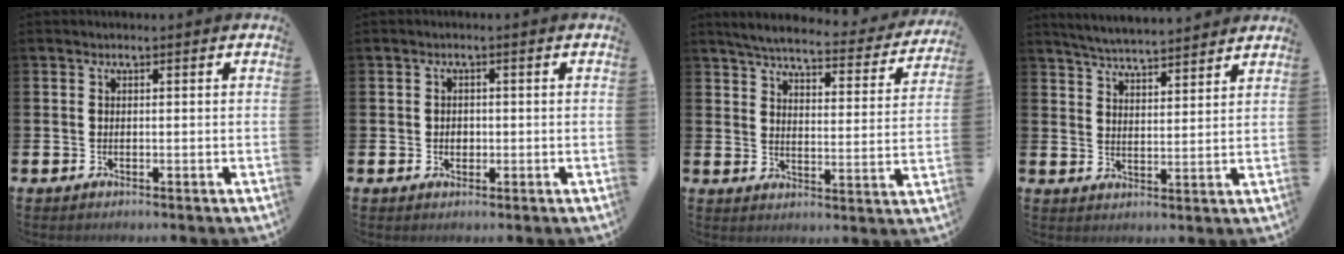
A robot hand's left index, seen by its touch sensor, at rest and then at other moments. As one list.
[{"total": 1.3, "force": [0.0, 1.2, 0.6], "torque": [-0.004, 0.005, -0.005]}, {"total": 5.3, "force": [4.9, 0.8, 2.1], "torque": [-0.061, -0.035, 0.078]}, {"total": 5.0, "force": [5.0, -0.2, 0.4], "torque": [-0.033, -0.030, 0.088]}]